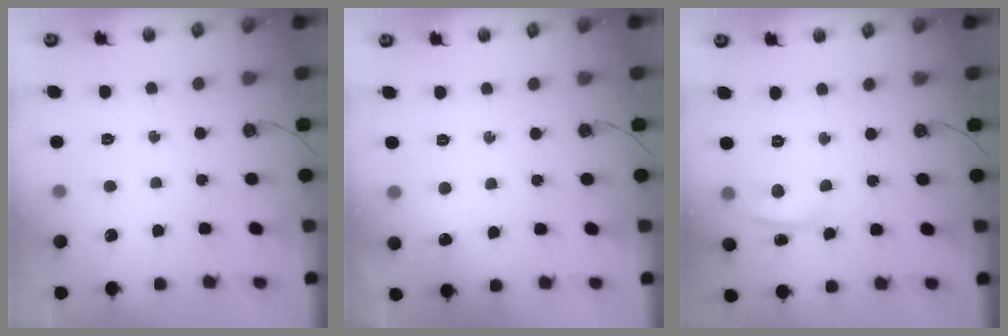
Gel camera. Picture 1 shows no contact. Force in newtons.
{"total": 4.9, "press": 4.9, "slide": 0.7}
{"total": 1.4, "press": 1.2, "slide": 0.7}